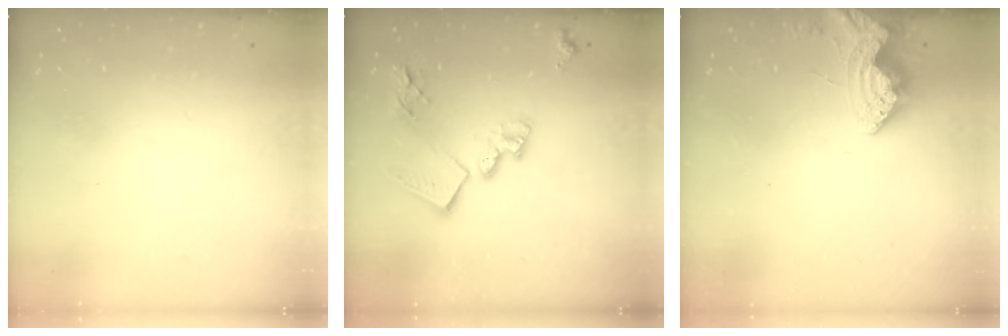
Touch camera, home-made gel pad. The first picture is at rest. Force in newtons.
{"total": 17.0, "press": 17.0, "slide": 1.0}
{"total": 7.3, "press": 7.3, "slide": 0.8}